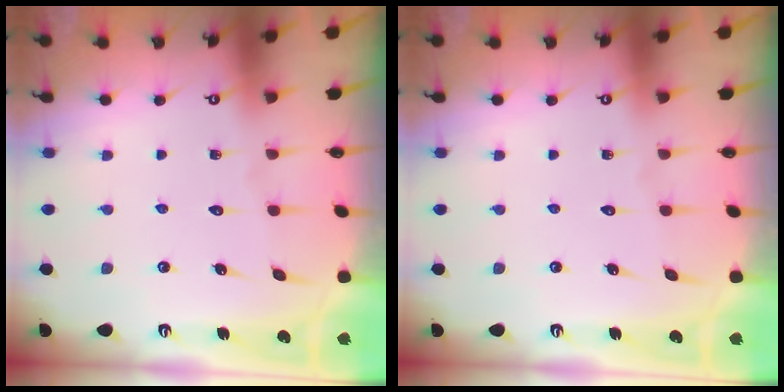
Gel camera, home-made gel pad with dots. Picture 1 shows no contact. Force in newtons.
{"total": 0.0}